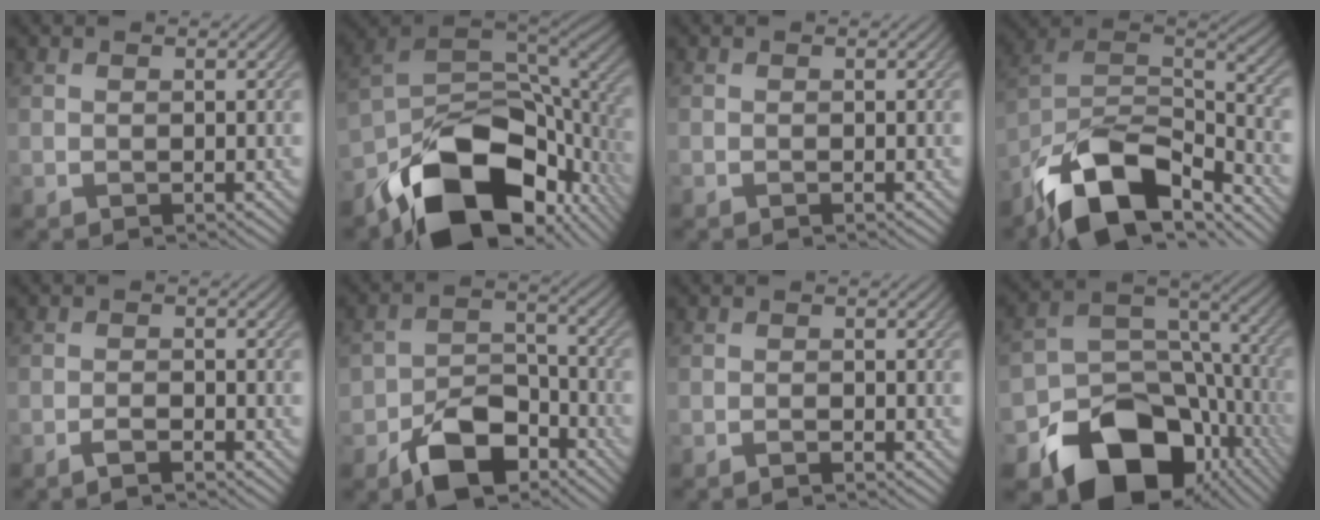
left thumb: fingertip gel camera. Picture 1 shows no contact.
{"total": 18.1, "force": [-10.0, 9.8, 11.4], "torque": [-0.203, -0.041, -0.161]}
{"total": 0.0}
{"total": 15.0, "force": [-10.1, 6.7, 8.9], "torque": [-0.198, -0.018, -0.181]}
{"total": 2.0, "force": [-1.6, 0.4, 1.2], "torque": [-0.023, 0.002, -0.032]}
{"total": 8.9, "force": [-5.6, 5.1, 4.8], "torque": [-0.081, -0.006, -0.108]}
{"total": 1.0, "force": [-0.9, 0.1, 0.5], "torque": [-0.010, 0.001, -0.018]}
{"total": 16.8, "force": [-8.7, 11.8, 8.2], "torque": [-0.145, -0.049, -0.129]}